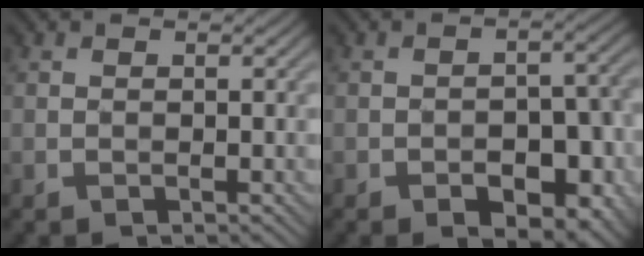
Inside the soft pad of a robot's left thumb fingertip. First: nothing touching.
{"total": 8.5, "force": [-4.4, 4.3, 5.9], "torque": [-0.077, 0.003, -0.055]}